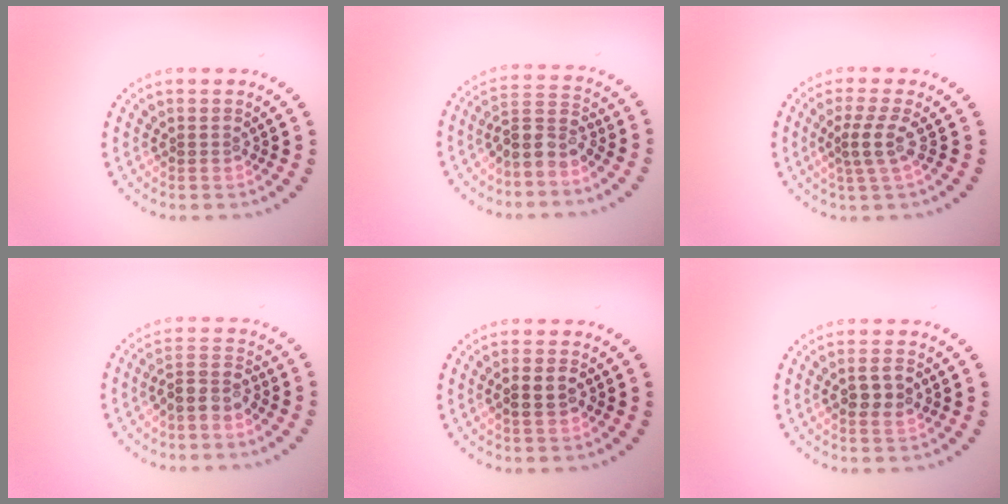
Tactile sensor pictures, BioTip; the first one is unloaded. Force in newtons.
{"total": 3.1, "press": 2.5, "slide": 1.8}
{"total": 2.4, "press": 1.6, "slide": 1.8}
{"total": 2.6, "press": 2.1, "slide": 1.5}
{"total": 2.0, "press": 2.0, "slide": 0.4}
{"total": 2.6, "press": 2.5, "slide": 0.5}